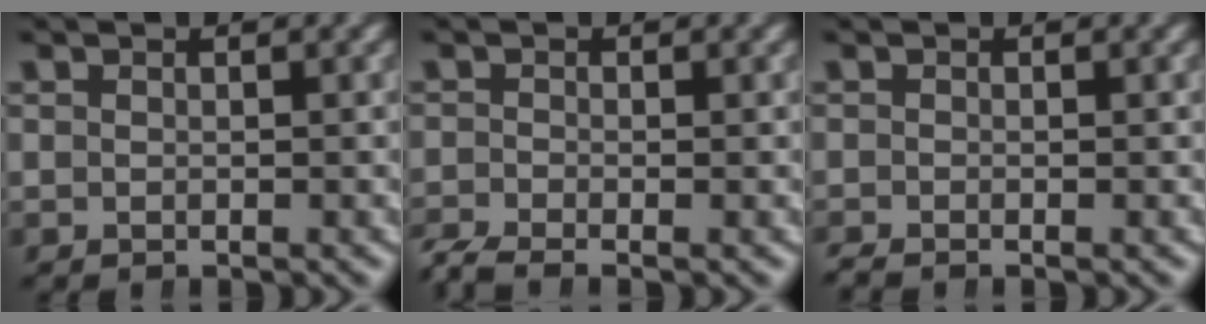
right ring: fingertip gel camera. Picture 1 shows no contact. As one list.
[{"total": 2.8, "force": [-2.3, 1.2, 1.1], "torque": [-0.018, -0.008, -0.037]}, {"total": 1.1, "force": [-0.9, 0.5, 0.3], "torque": [-0.004, -0.004, -0.017]}]